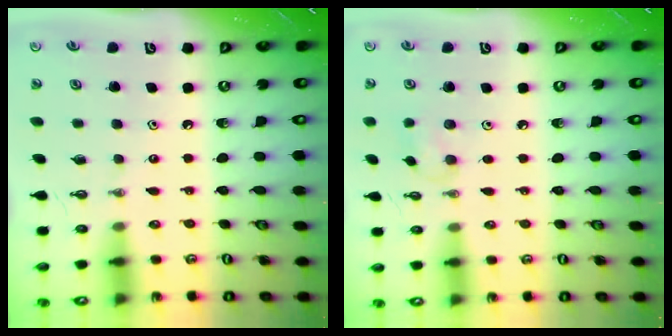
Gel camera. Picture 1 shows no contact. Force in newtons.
{"total": 5.8, "press": 5.7, "slide": 1.1}